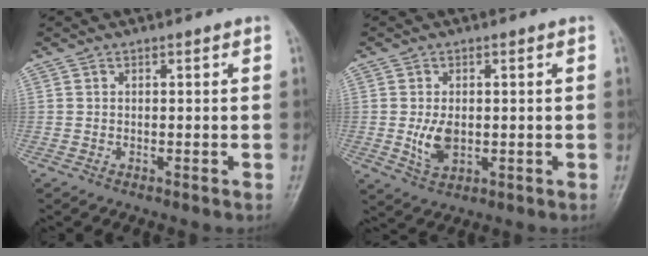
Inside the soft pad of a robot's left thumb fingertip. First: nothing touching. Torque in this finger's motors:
{"motor_torque": [0.78, 0.86, 0.77, -0.07, 0.04]}